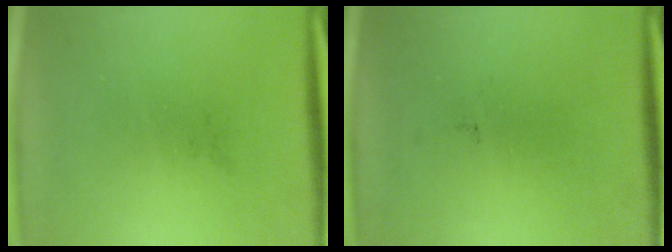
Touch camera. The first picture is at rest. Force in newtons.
{"total": 0.0}